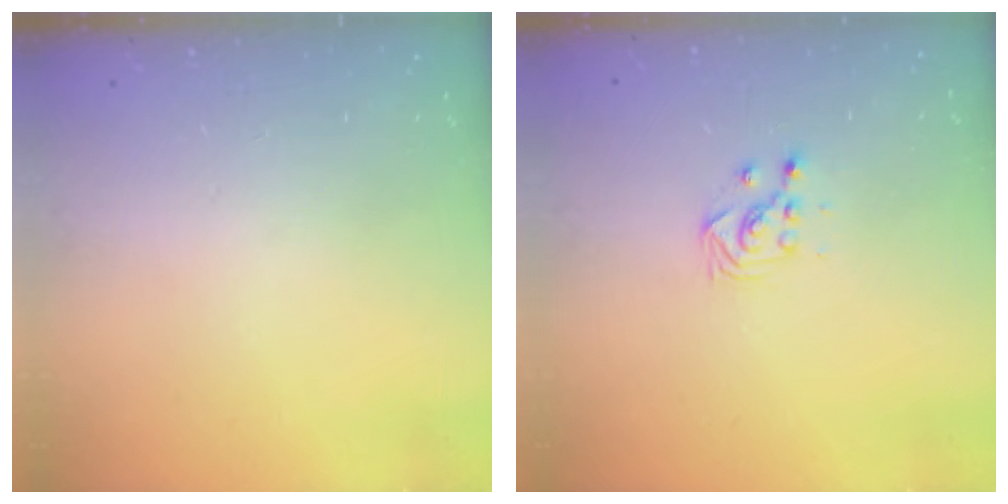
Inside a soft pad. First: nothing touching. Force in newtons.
{"total": 2.7, "press": 2.7, "slide": 0.3}